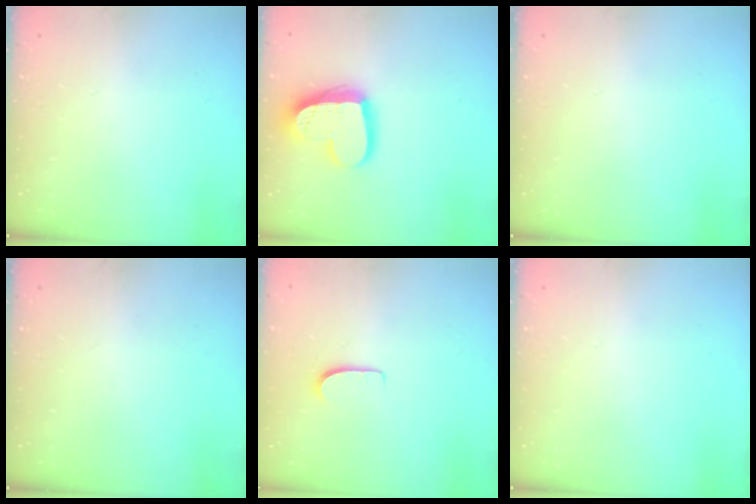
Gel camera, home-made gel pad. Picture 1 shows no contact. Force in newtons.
{"total": 17.8, "press": 17.7, "slide": 1.7}
{"total": 0.0}
{"total": 0.0}
{"total": 5.1, "press": 5.1, "slide": 0.5}
{"total": 0.0}